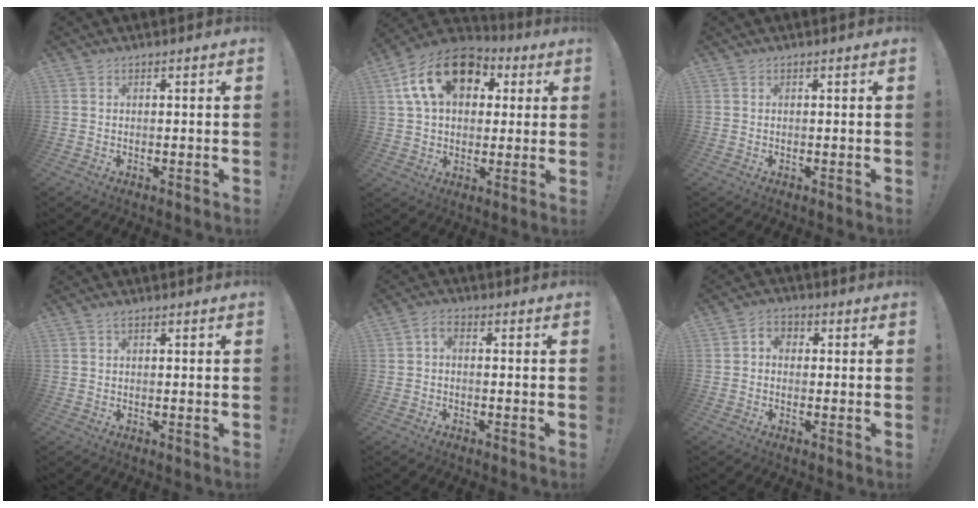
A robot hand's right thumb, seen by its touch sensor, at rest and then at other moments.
{"total": 18.6, "force": [7.0, 12.4, 12.0], "torque": [-0.204, -0.009, 0.128]}
{"total": 0.0}
{"total": 1.0, "force": [0.6, 0.2, 0.7], "torque": [-0.008, -0.001, 0.008]}
{"total": 2.3, "force": [-0.9, 1.1, 1.8], "torque": [-0.038, 0.002, -0.018]}
{"total": 3.3, "force": [-0.6, 2.7, 1.8], "torque": [-0.023, 0.008, -0.011]}